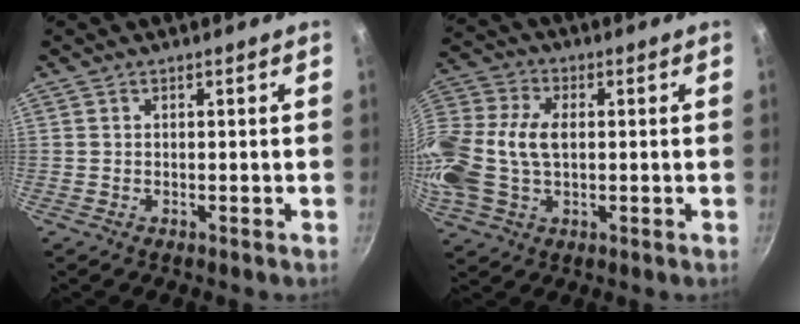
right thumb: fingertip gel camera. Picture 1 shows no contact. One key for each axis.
{"total": 18.0, "fx": 0.2, "fy": 12.0, "fz": 13.4, "tx": -0.305, "ty": 0.029, "tz": -0.003}